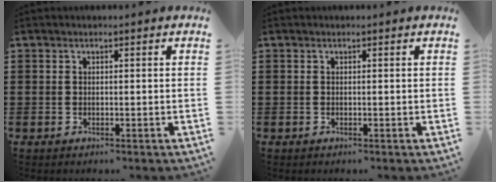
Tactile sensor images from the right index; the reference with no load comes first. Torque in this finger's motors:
{"motor_torque": [0.33, 0.20, 0.00, 0.01]}